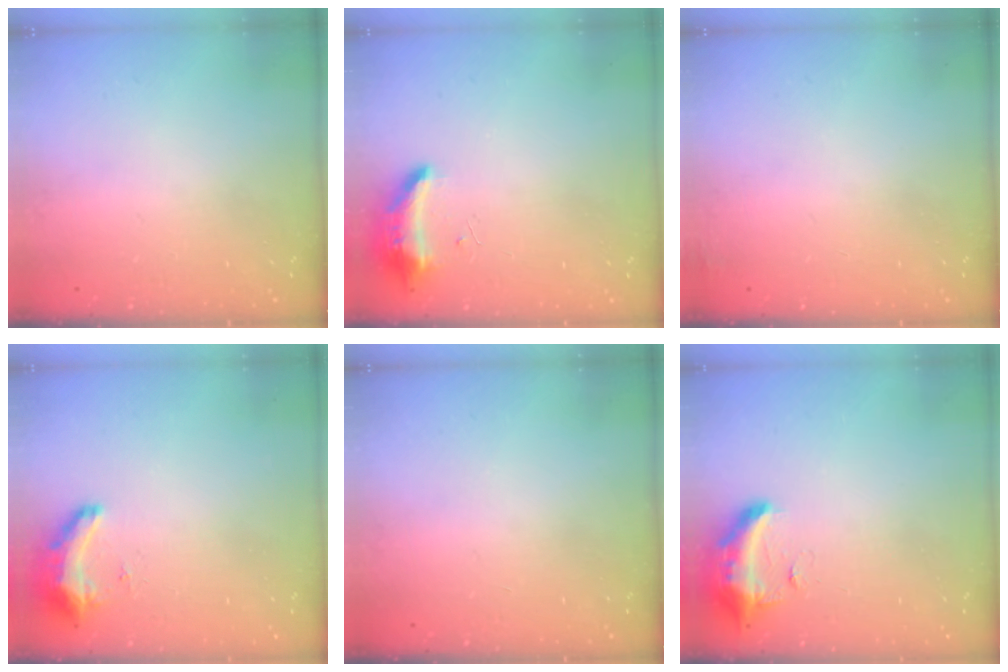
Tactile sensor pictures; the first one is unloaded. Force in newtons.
{"total": 12.5, "press": 9.4, "slide": 8.2}
{"total": 2.8, "press": 2.6, "slide": 0.9}
{"total": 8.9, "press": 8.9, "slide": 1.3}
{"total": 0.0}
{"total": 19.4, "press": 12.3, "slide": 14.9}